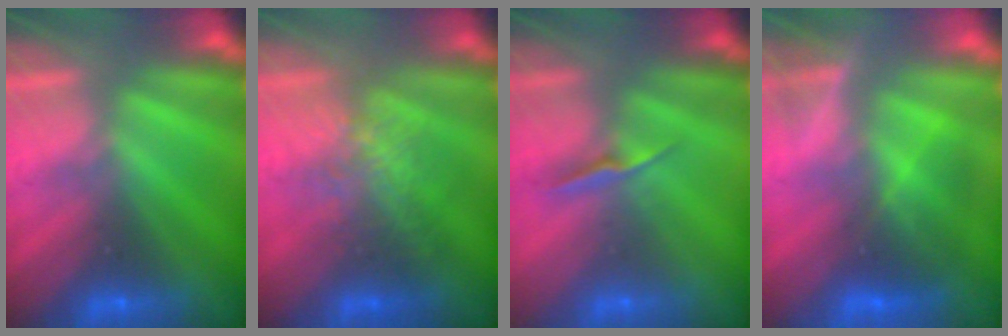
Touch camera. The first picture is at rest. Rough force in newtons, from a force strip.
{"total": 2.7}
{"total": 1.3}
{"total": 4.5}